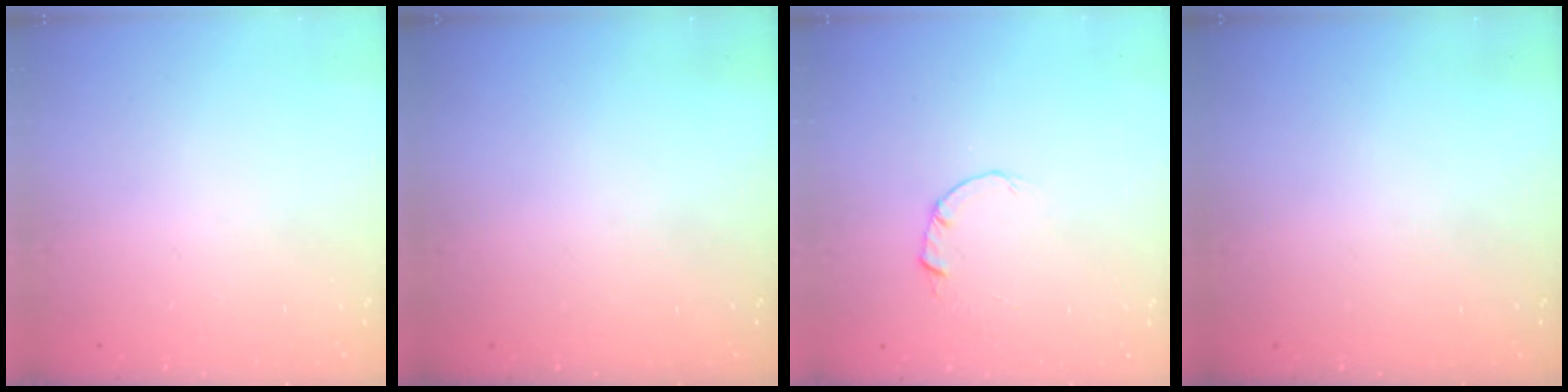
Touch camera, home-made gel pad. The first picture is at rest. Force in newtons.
{"total": 0.0}
{"total": 2.0, "press": 2.0, "slide": 0.3}
{"total": 0.0}